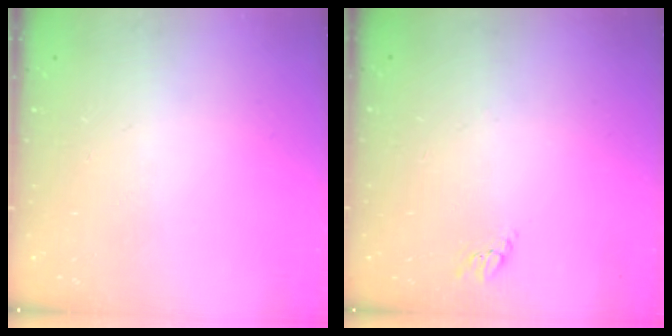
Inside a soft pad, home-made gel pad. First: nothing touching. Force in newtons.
{"total": 2.2, "press": 2.2, "slide": 0.1}